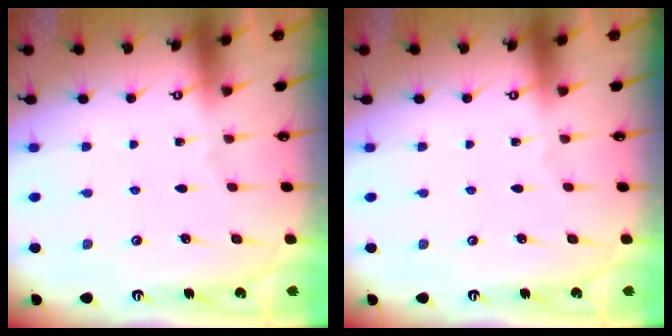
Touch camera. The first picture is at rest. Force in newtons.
{"total": 0.0}